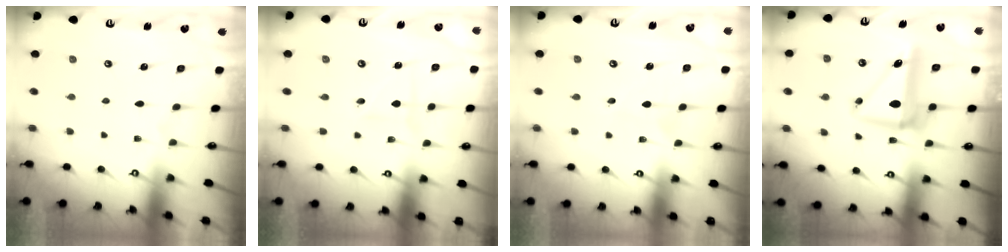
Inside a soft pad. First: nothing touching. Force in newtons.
{"total": 2.1, "press": 2.0, "slide": 0.5}
{"total": 3.0, "press": 3.0, "slide": 0.2}
{"total": 8.8, "press": 8.6, "slide": 2.0}